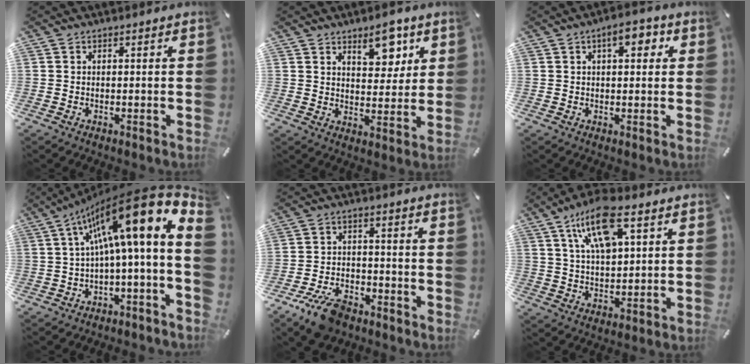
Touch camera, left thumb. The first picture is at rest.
{"total": 9.0, "force": [5.4, 5.1, 5.2], "torque": [-0.046, -0.029, 0.085]}
{"total": 5.7, "force": [1.9, 2.5, 4.7], "torque": [-0.064, -0.002, 0.024]}
{"total": 20.5, "force": [7.4, 4.1, 18.7], "torque": [-0.297, -0.071, 0.114]}
{"total": 9.6, "force": [-6.7, 4.6, 5.1], "torque": [-0.096, 0.036, -0.124]}
{"total": 13.0, "force": [6.6, 5.8, 9.7], "torque": [-0.185, -0.011, 0.111]}